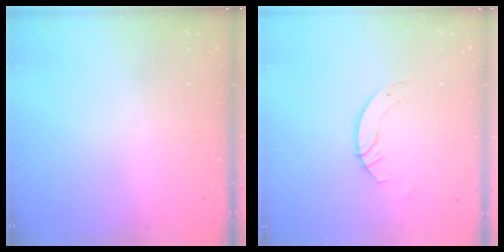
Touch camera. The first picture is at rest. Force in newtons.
{"total": 3.5, "press": 3.5, "slide": 0.3}